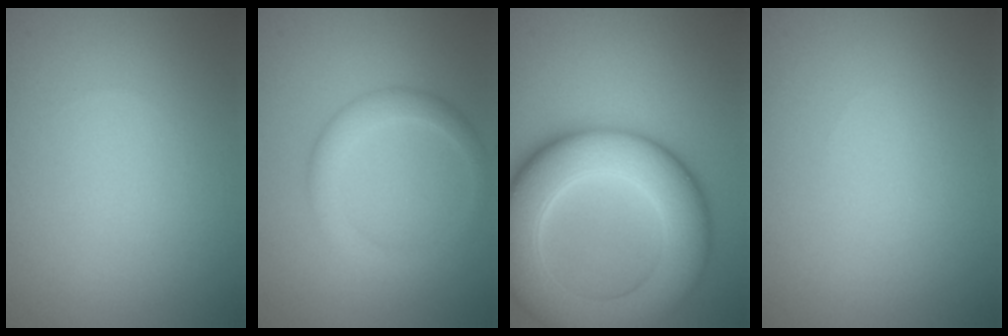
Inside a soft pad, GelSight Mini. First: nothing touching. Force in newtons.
{"total": 2.7, "press": 2.7, "slide": 0.0}
{"total": 12.4, "press": 12.4, "slide": 0.2}
{"total": 0.0}